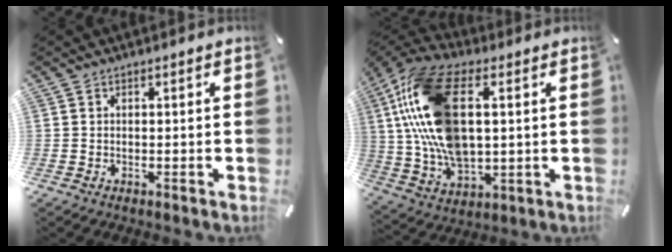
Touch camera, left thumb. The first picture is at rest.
{"total": 20.1, "force": [4.0, 11.6, 16.0], "torque": [-0.360, 0.003, 0.070]}